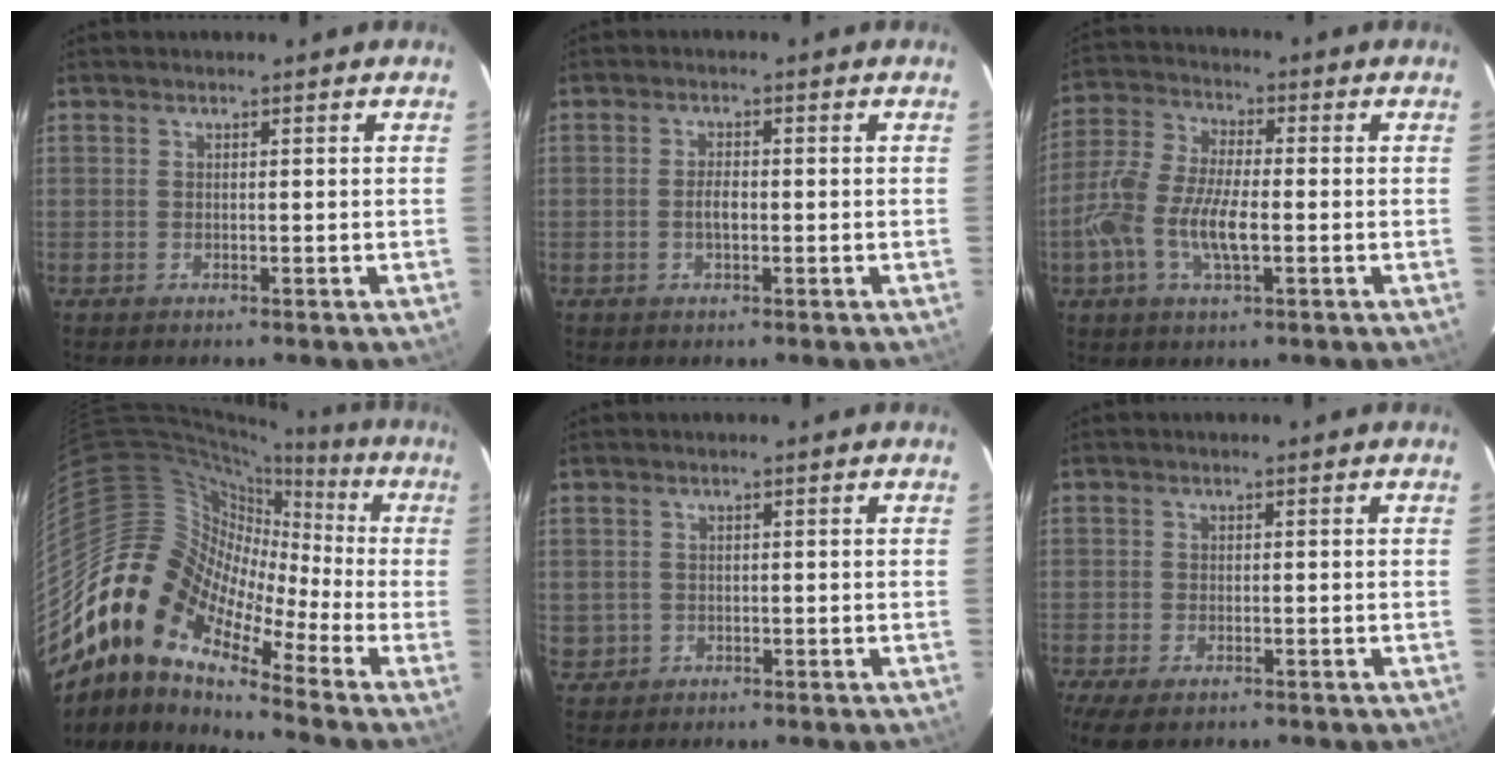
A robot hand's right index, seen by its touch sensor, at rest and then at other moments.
{"total": 2.2, "force": [-0.5, 1.0, 1.9], "torque": [-0.035, 0.001, -0.009]}
{"total": 11.3, "force": [-2.8, 4.4, 10.0], "torque": [-0.218, 0.003, -0.058]}
{"total": 12.9, "force": [-5.7, 8.7, 7.6], "torque": [-0.112, 0.013, -0.131]}
{"total": 2.5, "force": [0.1, 2.5, 0.3], "torque": [-0.002, 0.005, 0.006]}
{"total": 0.8, "force": [-0.5, 0.5, 0.3], "torque": [-0.008, -0.002, -0.011]}